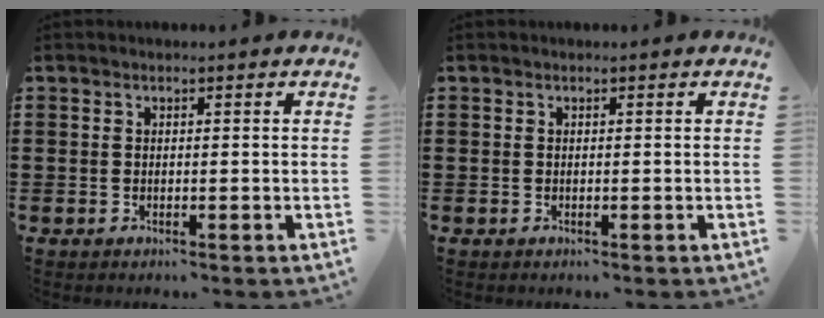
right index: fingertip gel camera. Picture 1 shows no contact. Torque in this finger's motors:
{"motor_torque": [0.12, 0.11, 0.00, 0.00]}